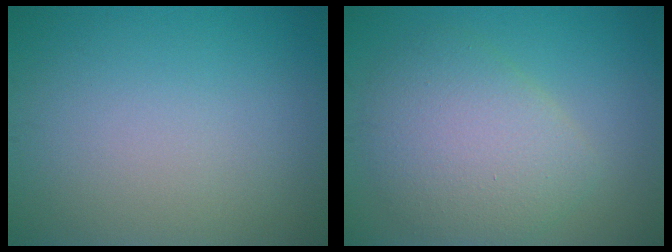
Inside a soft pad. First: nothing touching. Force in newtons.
{"total": 5.5, "press": 5.5, "slide": 0.2}